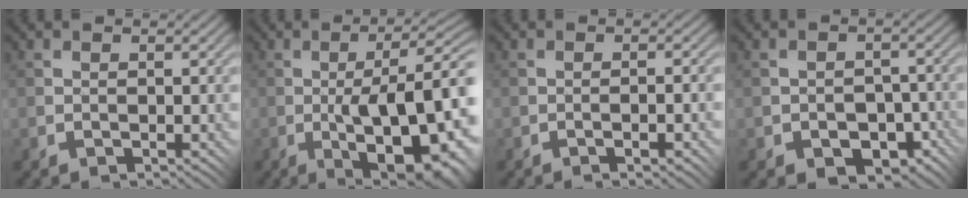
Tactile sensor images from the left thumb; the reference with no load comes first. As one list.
[{"total": 14.5, "force": [-2.6, 4.8, 13.4], "torque": [-0.172, 0.013, -0.031]}, {"total": 3.2, "force": [-1.8, 0.7, 2.5], "torque": [-0.031, 0.011, -0.017]}, {"total": 6.5, "force": [-4.0, 4.1, 3.2], "torque": [-0.044, -0.001, -0.056]}]